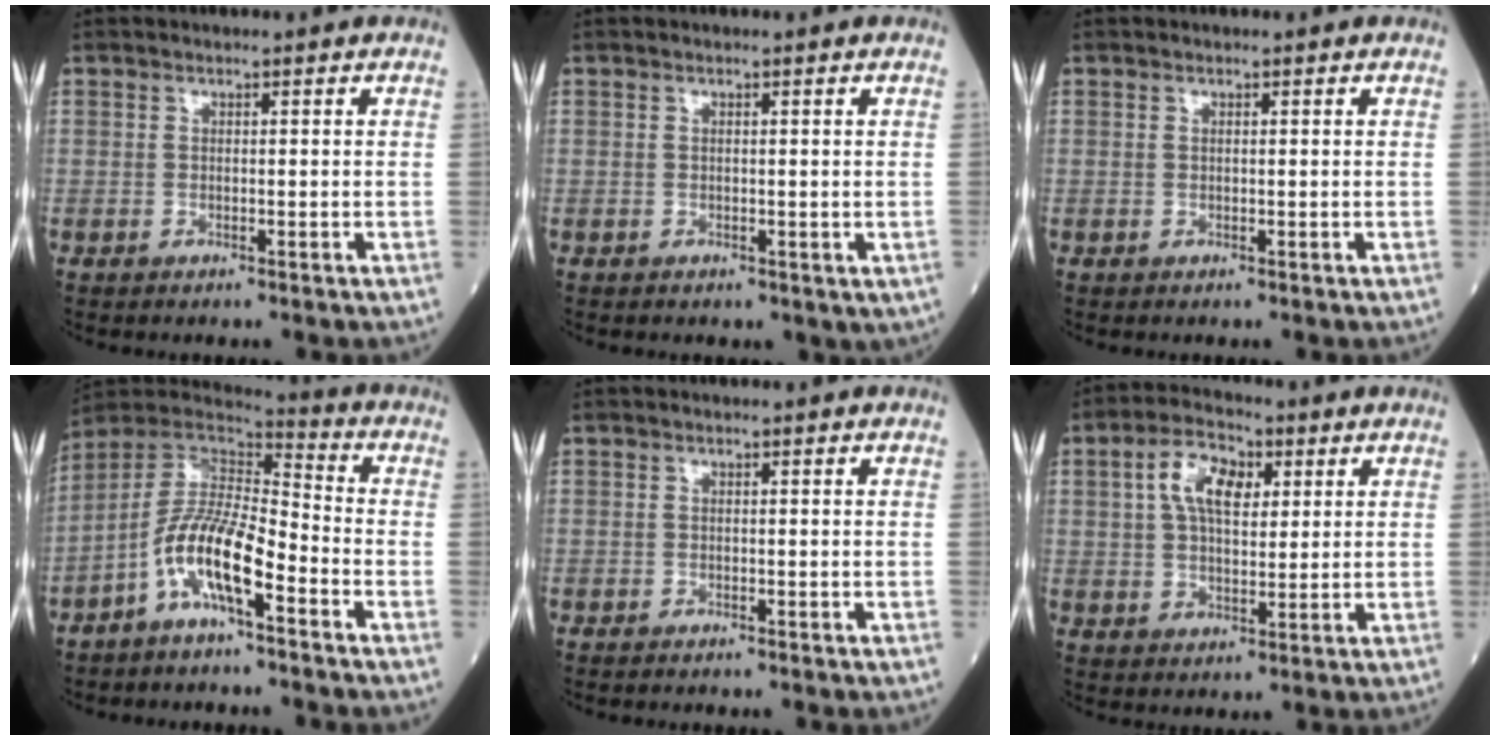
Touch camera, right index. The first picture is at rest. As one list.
[{"total": 1.4, "force": [0.0, 1.1, 0.9], "torque": [-0.013, -0.002, 0.007]}, {"total": 0.0}, {"total": 11.3, "force": [-5.7, 2.5, 9.5], "torque": [-0.189, 0.010, -0.112]}, {"total": 1.0, "force": [-0.9, 0.2, 0.4], "torque": [-0.009, -0.002, -0.013]}, {"total": 8.2, "force": [2.6, 4.2, 6.6], "torque": [-0.125, 0.020, 0.046]}]